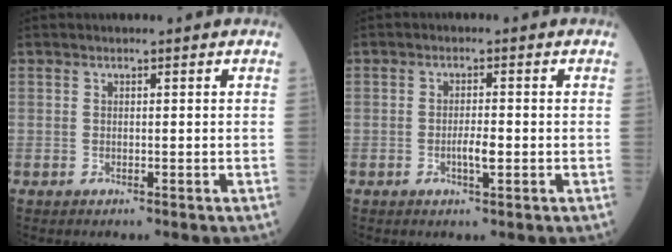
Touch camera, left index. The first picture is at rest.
{"total": 2.5, "force": [-0.7, 0.5, 2.3], "torque": [-0.045, 0.000, -0.011]}